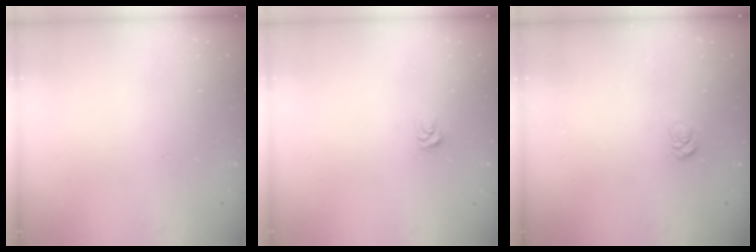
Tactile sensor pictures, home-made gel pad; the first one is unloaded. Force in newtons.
{"total": 3.8, "press": 3.8, "slide": 0.2}
{"total": 3.7, "press": 3.6, "slide": 0.4}